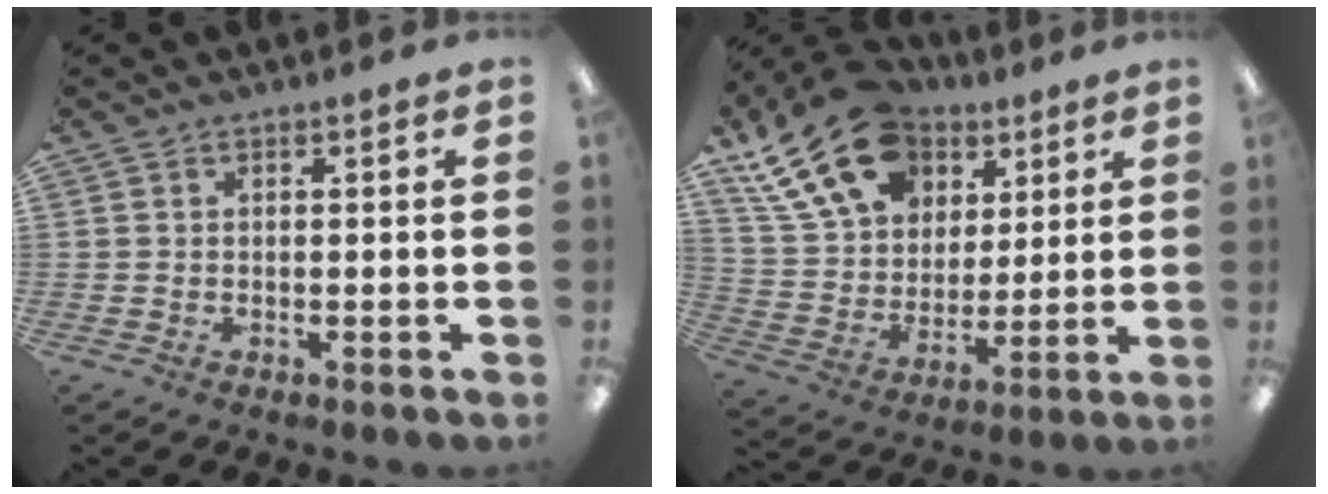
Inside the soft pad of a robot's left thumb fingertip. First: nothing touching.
{"total": 21.2, "force": [12.2, 14.4, 9.6], "torque": [-0.175, -0.049, 0.228]}